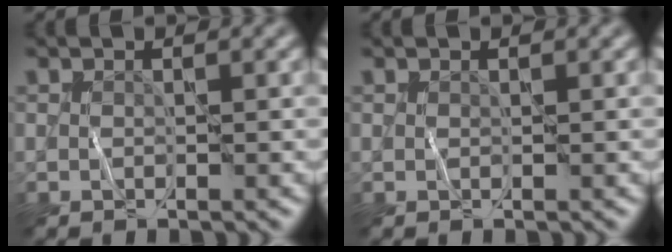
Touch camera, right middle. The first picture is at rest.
{"total": 0.0}